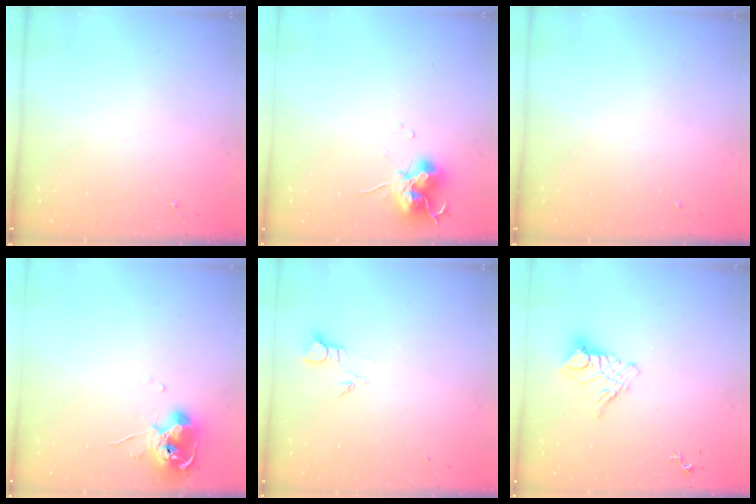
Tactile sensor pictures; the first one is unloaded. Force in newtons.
{"total": 12.7, "press": 12.7, "slide": 1.2}
{"total": 0.0}
{"total": 10.4, "press": 10.3, "slide": 1.1}
{"total": 2.7, "press": 2.7, "slide": 0.3}
{"total": 10.4, "press": 10.3, "slide": 0.7}